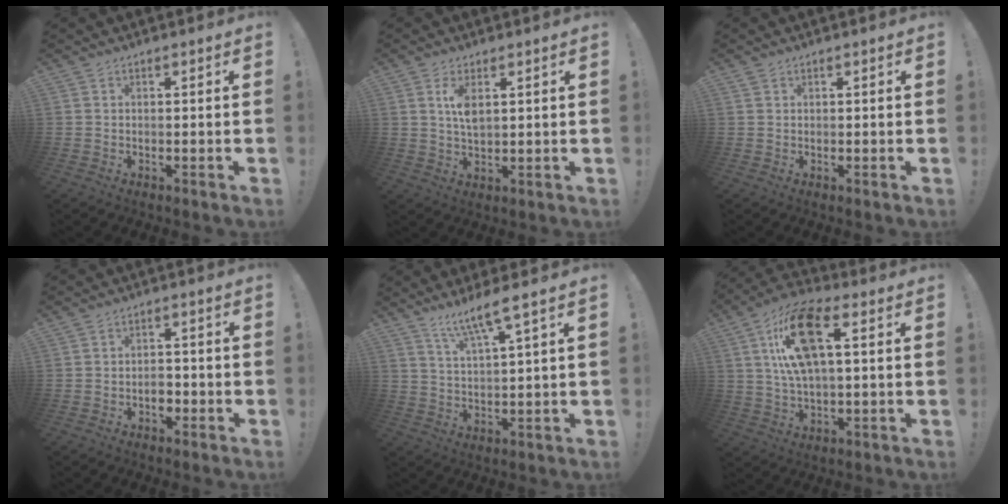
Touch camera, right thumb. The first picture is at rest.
{"total": 5.2, "force": [1.9, 2.0, 4.5], "torque": [-0.077, -0.013, 0.025]}
{"total": 0.6, "force": [0.4, 0.3, 0.2], "torque": [-0.005, 0.000, 0.009]}
{"total": 4.0, "force": [-1.7, 2.8, 2.3], "torque": [-0.033, 0.004, -0.030]}
{"total": 7.8, "force": [5.7, 0.1, 5.3], "torque": [-0.096, -0.030, 0.094]}
{"total": 16.6, "force": [4.3, 7.5, 14.2], "torque": [-0.274, 0.009, 0.072]}